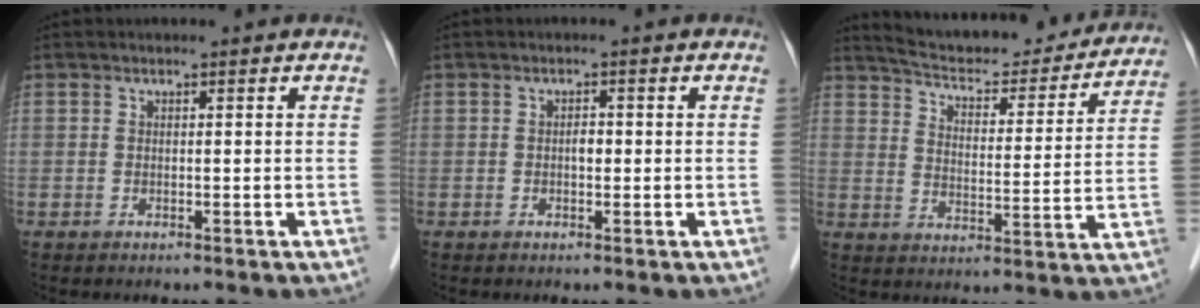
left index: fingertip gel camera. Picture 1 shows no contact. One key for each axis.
{"total": 1.3, "fx": -0.2, "fy": 0.7, "fz": 1.1, "tx": -0.016, "ty": 0.003, "tz": -0.004}
{"total": 20.9, "fx": 19.5, "fy": 4.0, "fz": 6.4, "tx": -0.088, "ty": -0.018, "tz": 0.257}